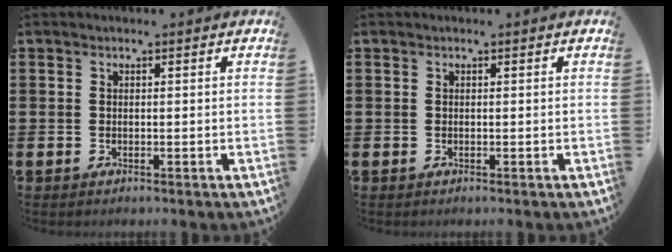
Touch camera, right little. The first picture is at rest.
{"total": 0.0}